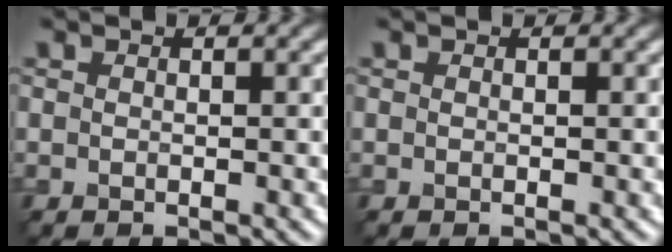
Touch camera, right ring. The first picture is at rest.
{"total": 0.0}